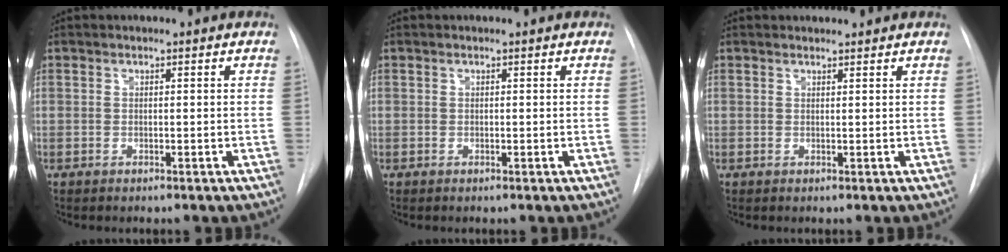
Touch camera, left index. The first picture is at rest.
{"total": 0.0}
{"total": 1.9, "force": [1.8, 0.3, 0.1], "torque": [-0.009, 0.010, 0.027]}